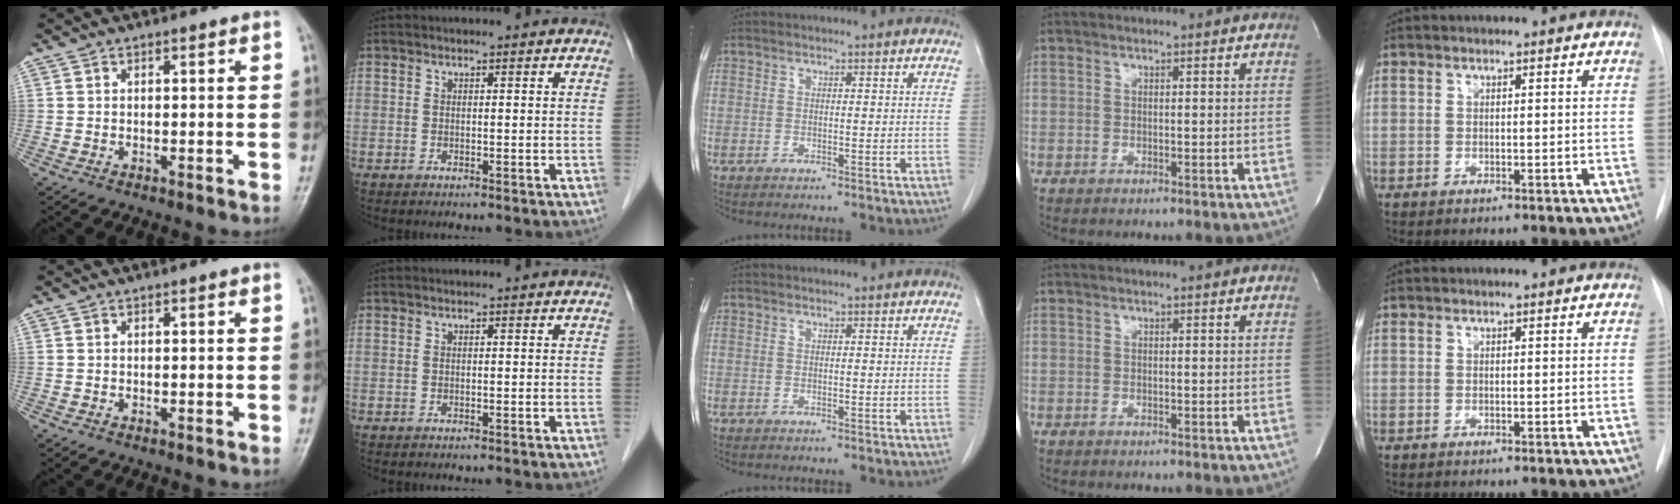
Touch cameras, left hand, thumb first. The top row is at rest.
{}